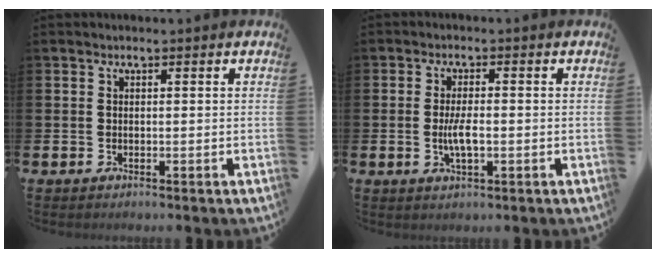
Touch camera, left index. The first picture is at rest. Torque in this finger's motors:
{"motor_torque": [0.61, -0.46, 0.20, 0.09]}